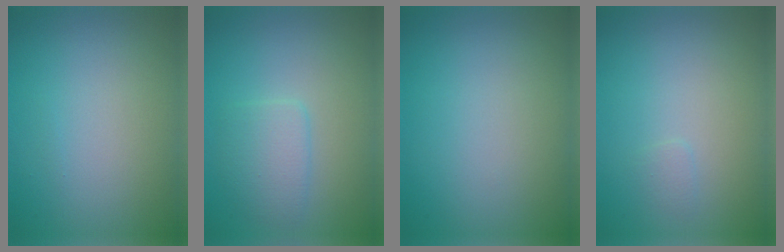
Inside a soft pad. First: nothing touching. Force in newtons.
{"total": 2.4, "press": 2.3, "slide": 0.2}
{"total": 0.0}
{"total": 0.6, "press": 0.6, "slide": 0.1}